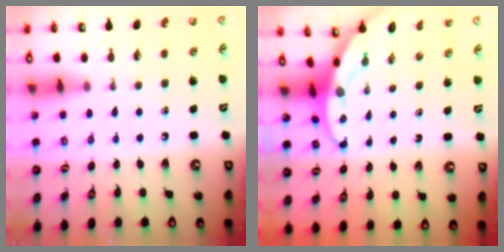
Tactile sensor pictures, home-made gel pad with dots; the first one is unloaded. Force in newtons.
{"total": 3.8, "press": 3.8, "slide": 0.5}